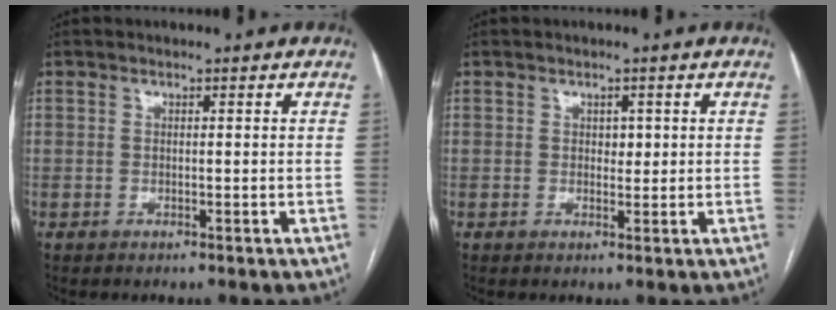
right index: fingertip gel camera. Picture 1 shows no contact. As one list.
[{"total": 1.5, "force": [0.3, 1.0, 1.0], "torque": [-0.009, 0.000, 0.004]}]